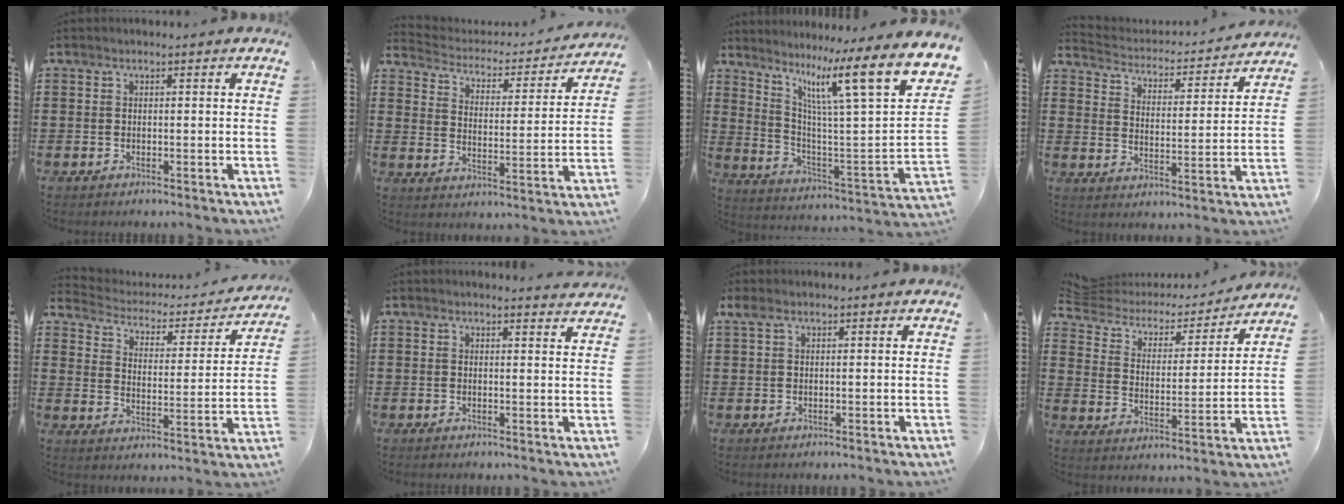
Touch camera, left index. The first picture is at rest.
{"total": 2.8, "force": [2.6, 0.8, 0.5], "torque": [-0.031, -0.023, 0.037]}
{"total": 14.3, "force": [8.1, 1.5, 11.7], "torque": [-0.218, -0.065, 0.114]}
{"total": 2.7, "force": [2.6, 0.4, -0.1], "torque": [-0.021, -0.028, 0.035]}
{"total": 2.6, "force": [2.3, 1.0, 0.6], "torque": [-0.032, -0.018, 0.030]}
{"total": 1.6, "force": [1.6, 0.0, 0.2], "torque": [0.000, -0.004, 0.029]}
{"total": 1.2, "force": [0.5, 0.6, 0.9], "torque": [-0.019, 0.005, 0.008]}
{"total": 4.2, "force": [3.4, 2.0, 1.3], "torque": [-0.050, -0.020, 0.051]}